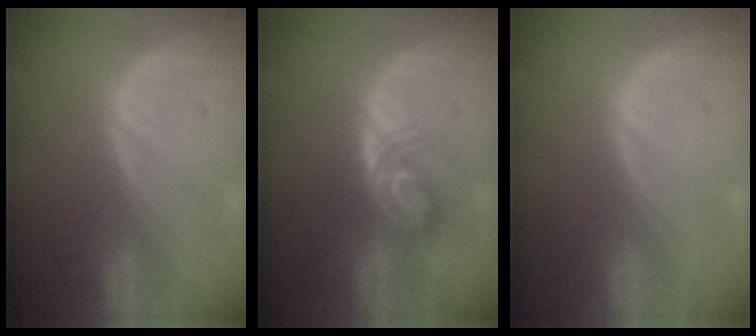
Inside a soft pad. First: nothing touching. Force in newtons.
{"total": 5.7, "press": 5.2, "slide": 2.4}
{"total": 0.0}